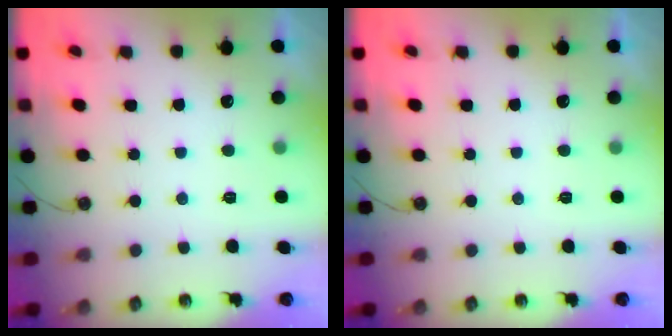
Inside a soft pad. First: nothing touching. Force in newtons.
{"total": 0.0}